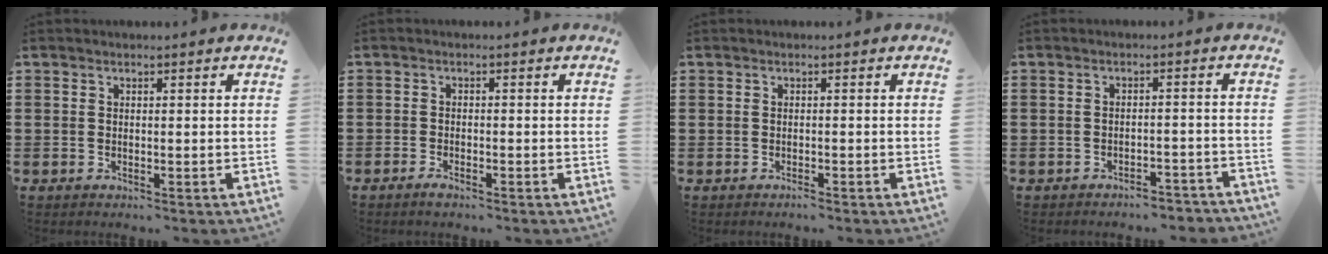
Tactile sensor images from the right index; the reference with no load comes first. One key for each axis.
{"total": 1.3, "fx": -1.1, "fy": 0.4, "fz": 0.3, "tx": -0.010, "ty": -0.001, "tz": -0.022}
{"total": 0.7, "fx": -0.6, "fy": 0.2, "fz": 0.1, "tx": -0.003, "ty": 0.001, "tz": -0.014}
{"total": 2.8, "fx": -2.7, "fy": 0.3, "fz": 0.3, "tx": -0.010, "ty": 0.001, "tz": -0.058}